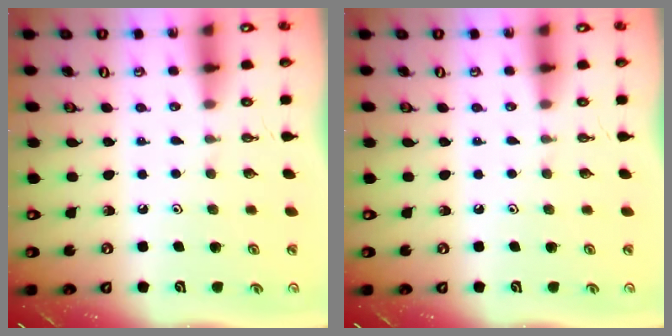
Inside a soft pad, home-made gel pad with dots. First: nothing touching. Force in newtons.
{"total": 0.0}